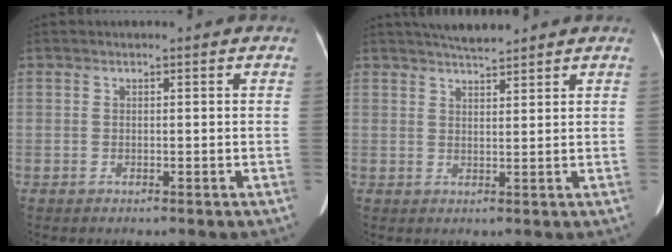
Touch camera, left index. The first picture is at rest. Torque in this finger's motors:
{"motor_torque": [0.83, -1.31, 0.00, -0.07]}